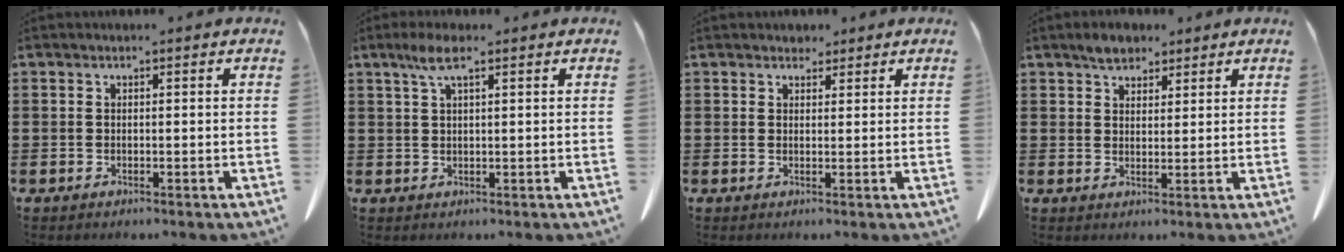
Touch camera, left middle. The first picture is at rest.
{"total": 4.0, "force": [2.1, 0.8, 3.3], "torque": [-0.070, 0.007, 0.035]}
{"total": 1.8, "force": [1.6, 0.8, 0.2], "torque": [0.001, 0.002, 0.030]}
{"total": 3.3, "force": [2.7, 1.6, 0.9], "torque": [-0.017, 0.005, 0.050]}